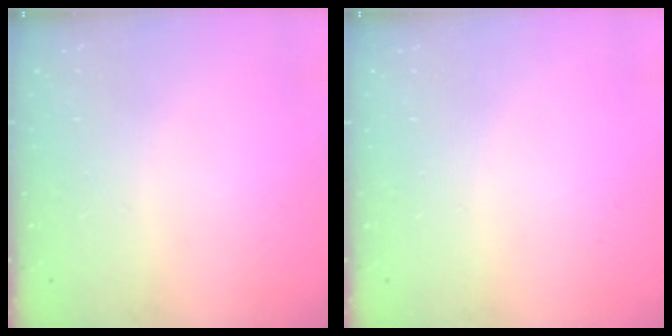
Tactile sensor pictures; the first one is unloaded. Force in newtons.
{"total": 0.0}